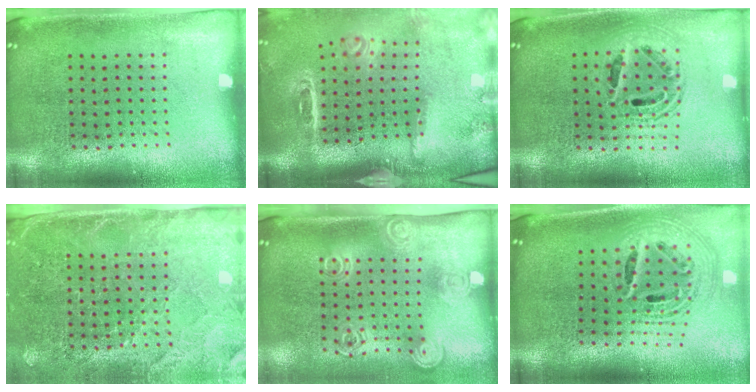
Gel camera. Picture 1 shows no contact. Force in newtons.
{"total": 3.2, "press": 2.2, "slide": 2.3}
{"total": 1.6, "press": 1.3, "slide": 0.9}
{"total": 2.9, "press": 2.7, "slide": 1.1}
{"total": 2.0, "press": 1.4, "slide": 1.4}
{"total": 2.5, "press": 1.8, "slide": 1.7}